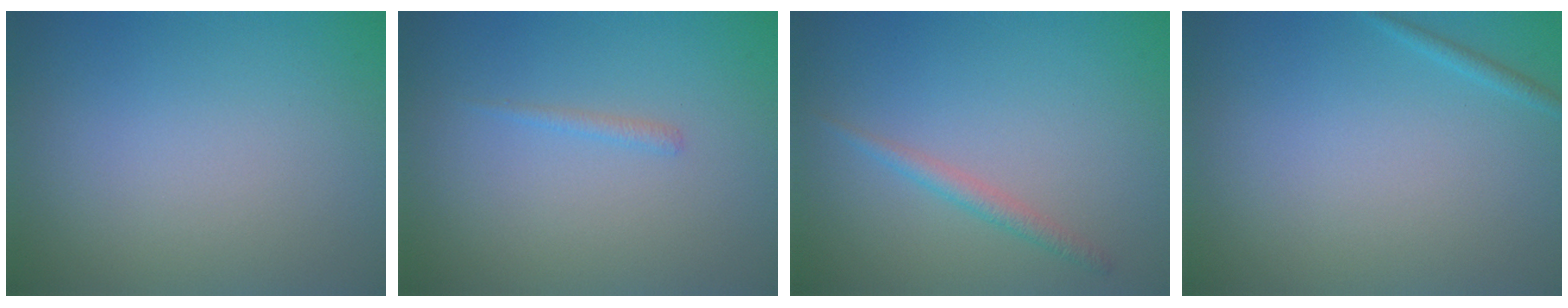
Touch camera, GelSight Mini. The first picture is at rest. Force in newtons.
{"total": 0.7, "press": 0.7, "slide": 0.1}
{"total": 1.5, "press": 1.5, "slide": 0.0}
{"total": 0.6, "press": 0.6, "slide": 0.1}